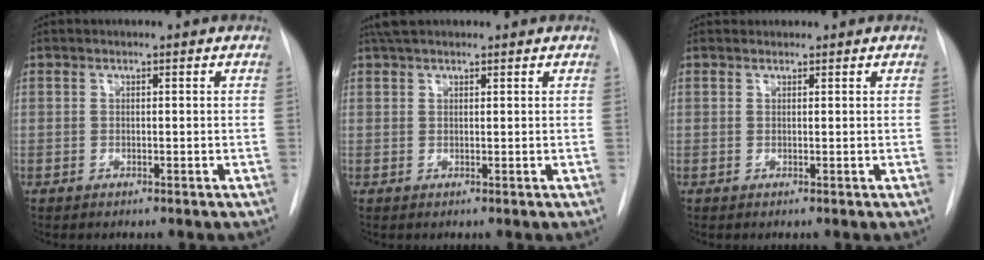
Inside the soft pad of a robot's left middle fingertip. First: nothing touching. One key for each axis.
{"total": 3.5, "fx": 2.9, "fy": 1.1, "fz": 1.6, "tx": -0.032, "ty": 0.027, "tz": 0.053}
{"total": 0.9, "fx": 0.9, "fy": 0.3, "fz": -0.2, "tx": -0.001, "ty": 0.013, "tz": 0.015}